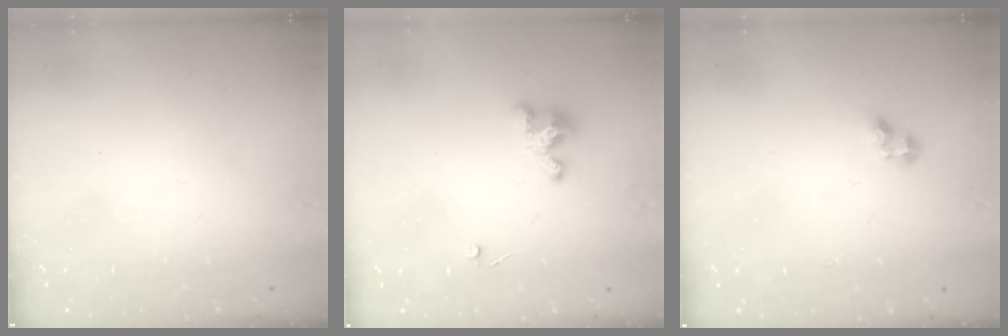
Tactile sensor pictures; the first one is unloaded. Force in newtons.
{"total": 3.2, "press": 3.2, "slide": 0.1}
{"total": 2.8, "press": 2.8, "slide": 0.3}